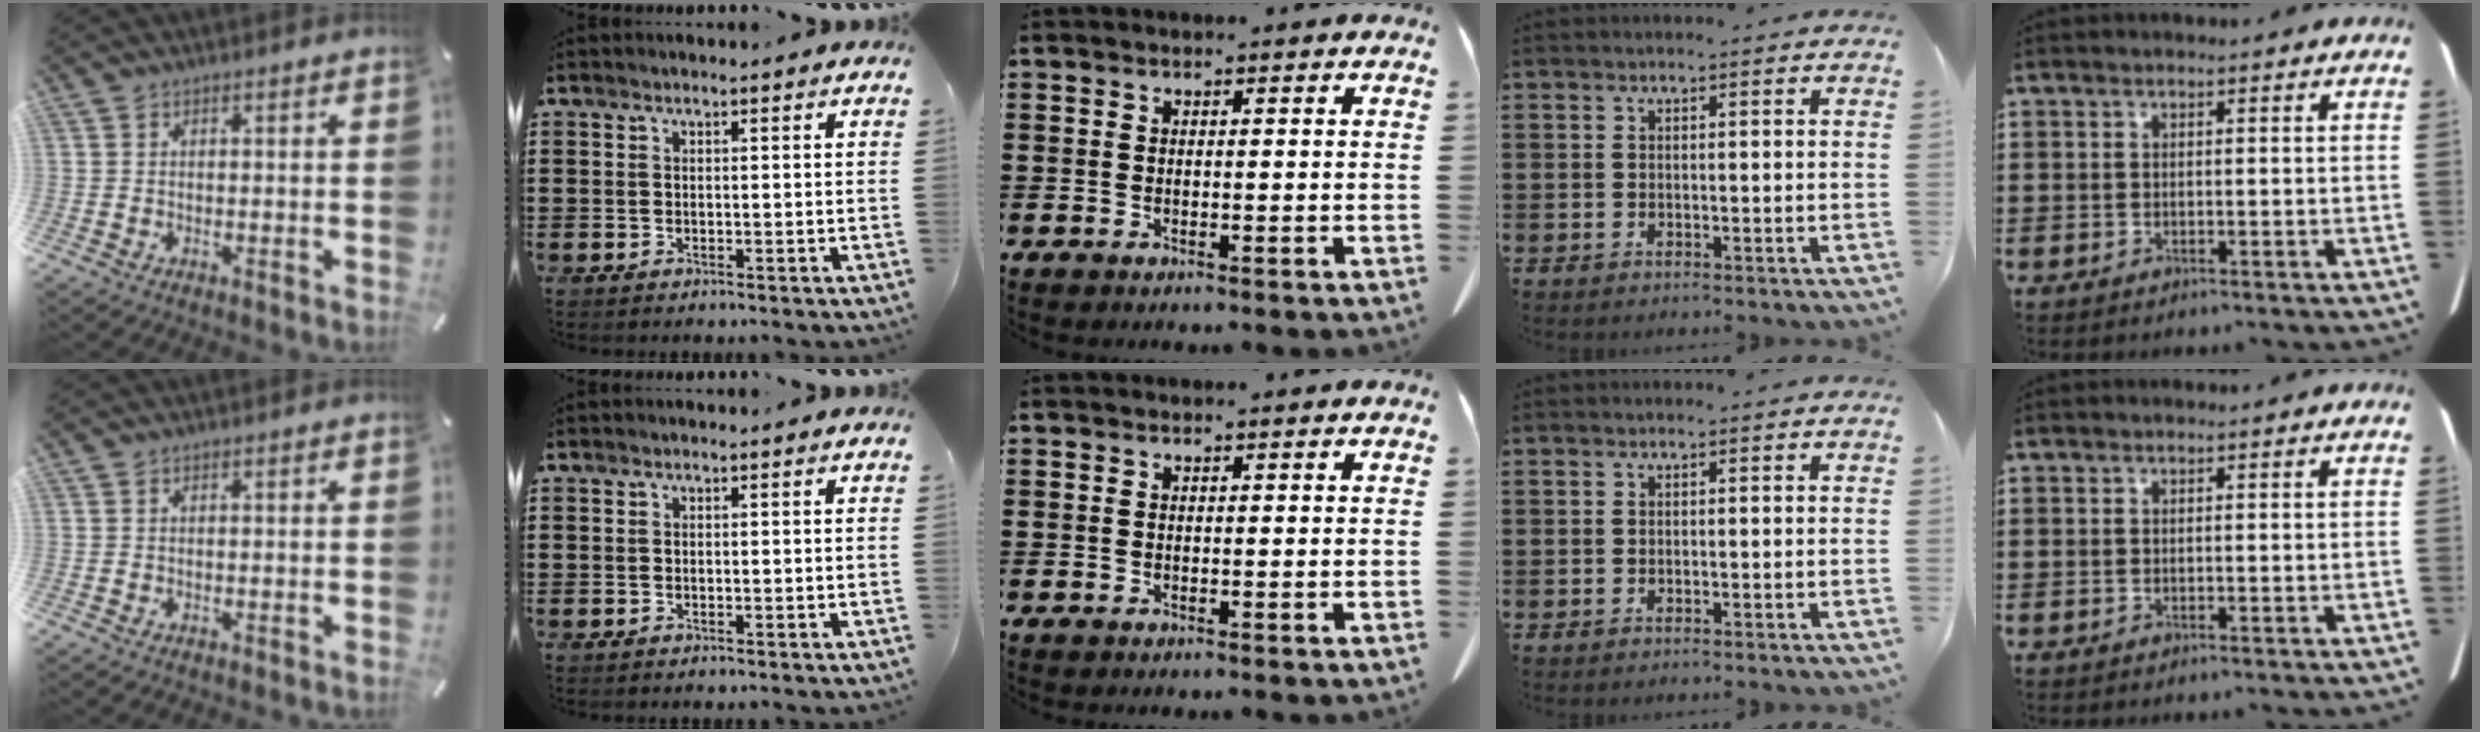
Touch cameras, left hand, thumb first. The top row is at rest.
{}